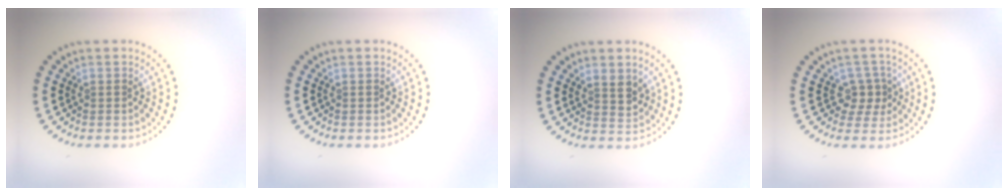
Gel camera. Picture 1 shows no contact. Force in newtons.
{"total": 0.0}
{"total": 2.0, "press": 1.7, "slide": 1.0}
{"total": 1.9, "press": 1.6, "slide": 1.1}